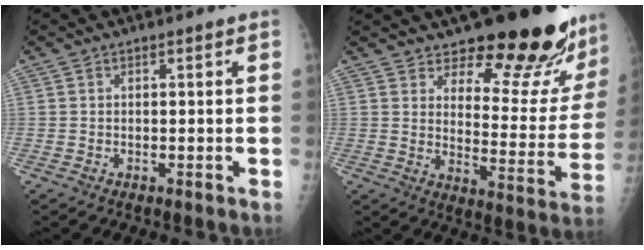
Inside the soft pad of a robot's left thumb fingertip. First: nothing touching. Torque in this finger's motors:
{"motor_torque": [0.65, 0.58, 0.31, -0.28, 0.16]}